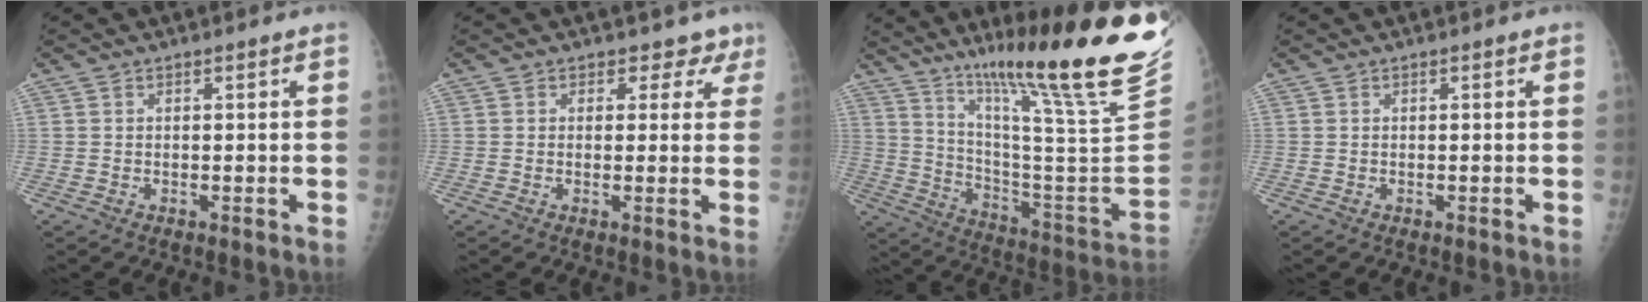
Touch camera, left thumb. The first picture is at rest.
{"total": 3.7, "force": [2.5, 2.6, -0.1], "torque": [0.032, -0.014, 0.012]}
{"total": 31.0, "force": [21.7, 1.9, 22.0], "torque": [-0.311, -0.129, 0.328]}
{"total": 0.0}